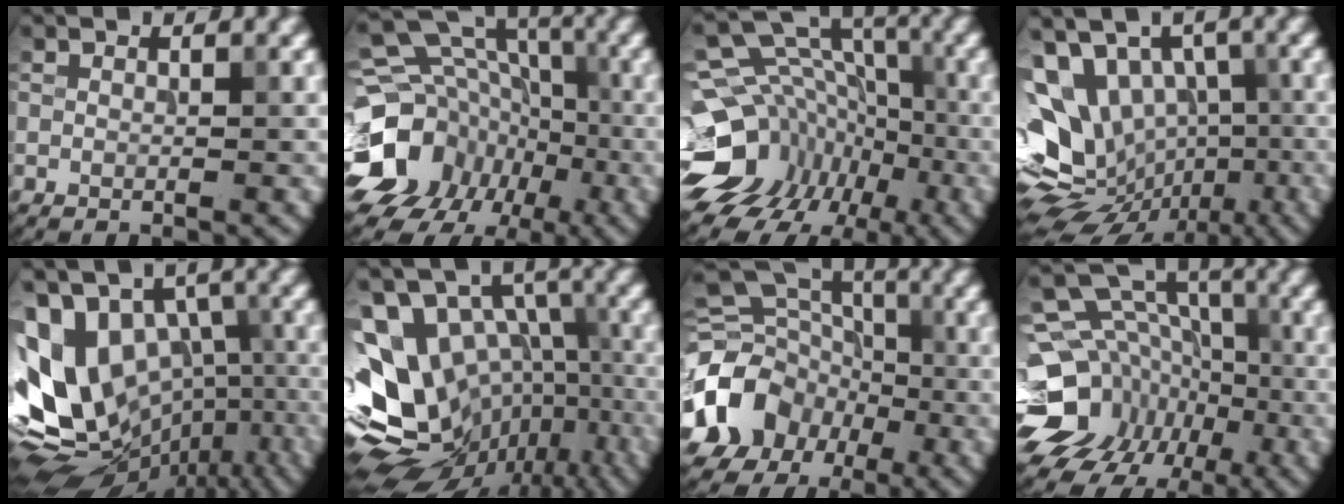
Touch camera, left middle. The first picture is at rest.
{"total": 12.1, "force": [-3.2, 10.3, 5.7], "torque": [-0.126, 0.000, -0.062]}
{"total": 11.9, "force": [-5.0, 9.3, 5.5], "torque": [-0.112, 0.013, -0.077]}
{"total": 14.0, "force": [-1.3, 11.3, 8.2], "torque": [-0.149, 0.011, -0.010]}
{"total": 13.9, "force": [-1.3, 9.5, 10.0], "torque": [-0.182, -0.013, 0.009]}
{"total": 14.9, "force": [-2.9, 11.1, 9.6], "torque": [-0.163, 0.003, 0.001]}
{"total": 14.4, "force": [-5.8, 11.7, 6.0], "torque": [-0.139, -0.028, -0.109]}
{"total": 11.7, "force": [-3.8, 9.7, 5.3], "torque": [-0.107, 0.001, -0.063]}